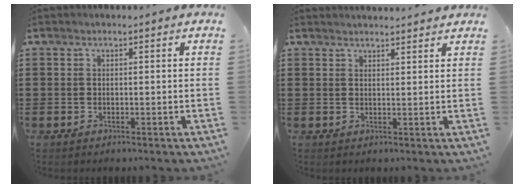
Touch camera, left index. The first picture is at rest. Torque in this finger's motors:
{"motor_torque": [0.27, 0.18, -0.03, 0.01]}